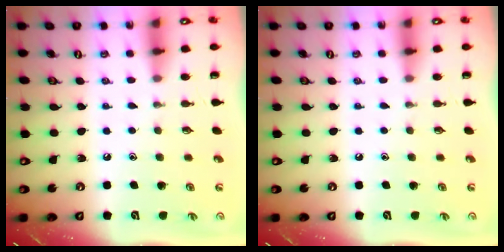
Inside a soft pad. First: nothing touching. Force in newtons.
{"total": 0.0}